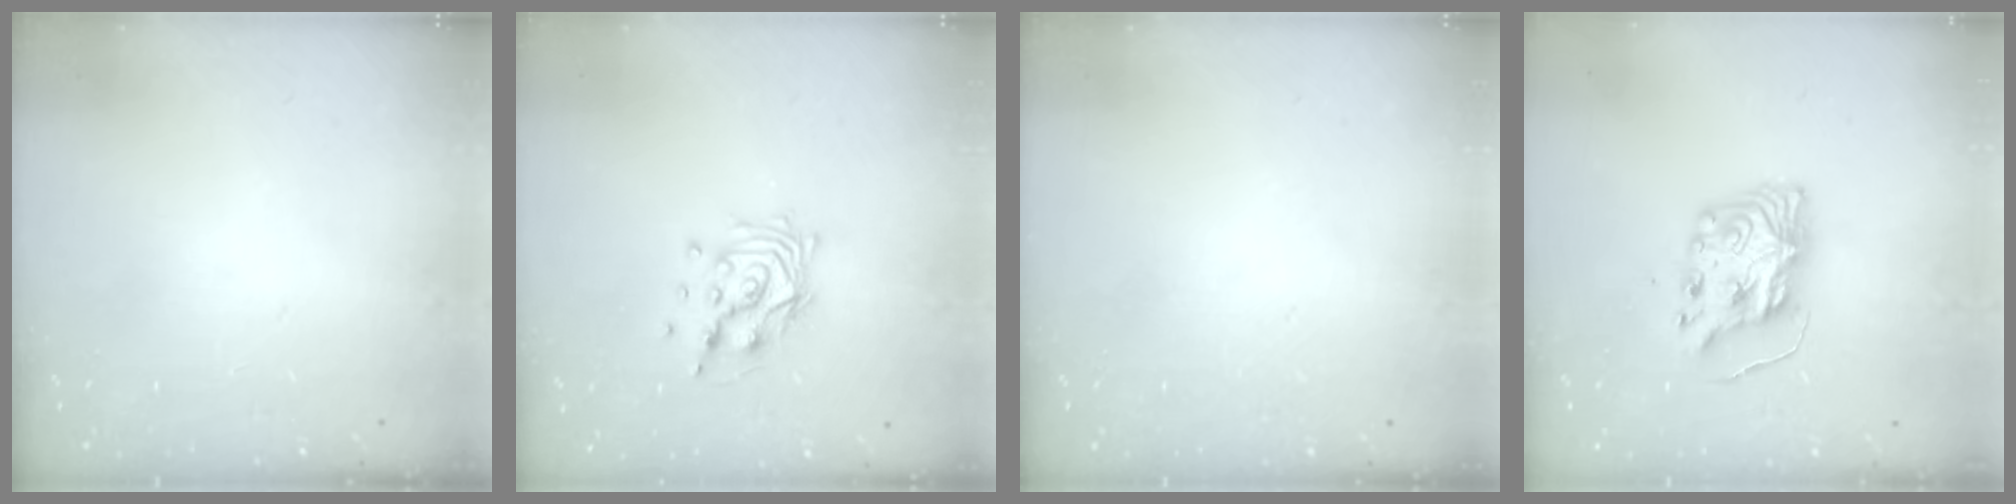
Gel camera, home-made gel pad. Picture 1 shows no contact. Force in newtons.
{"total": 10.6, "press": 10.5, "slide": 1.0}
{"total": 0.0}
{"total": 8.5, "press": 8.5, "slide": 0.6}